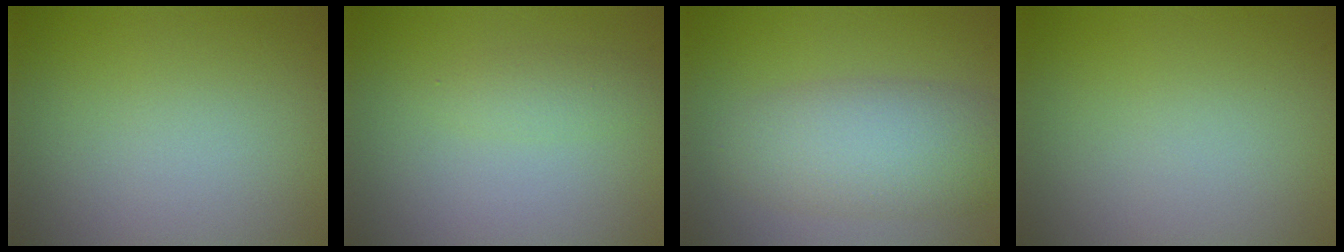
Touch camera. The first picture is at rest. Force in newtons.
{"total": 1.4, "press": 1.4, "slide": 0.1}
{"total": 5.6, "press": 5.6, "slide": 0.2}
{"total": 0.0}